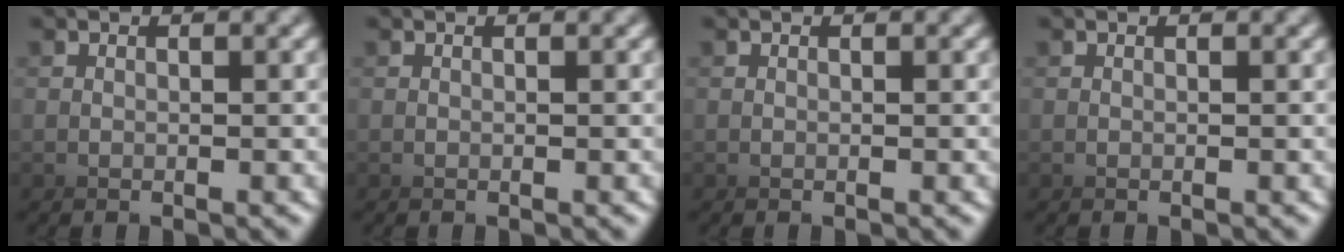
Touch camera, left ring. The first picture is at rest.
{"total": 0.0}
{"total": 0.0}
{"total": 0.0}